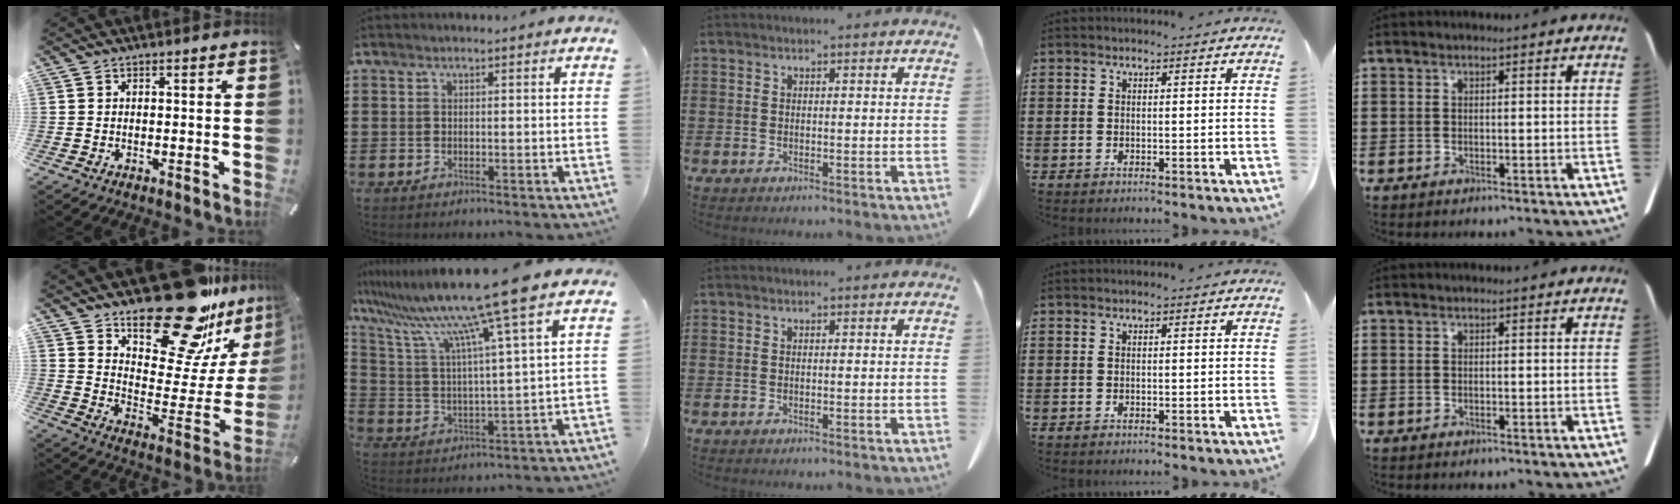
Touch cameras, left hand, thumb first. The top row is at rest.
{"thumb": {"total": 26.6, "force": [20.6, 10.9, 12.9], "torque": [-0.161, -0.152, 0.340]}, "index": {"total": 13.9, "force": [10.7, -0.9, 8.9], "torque": [-0.202, -0.056, 0.169]}}